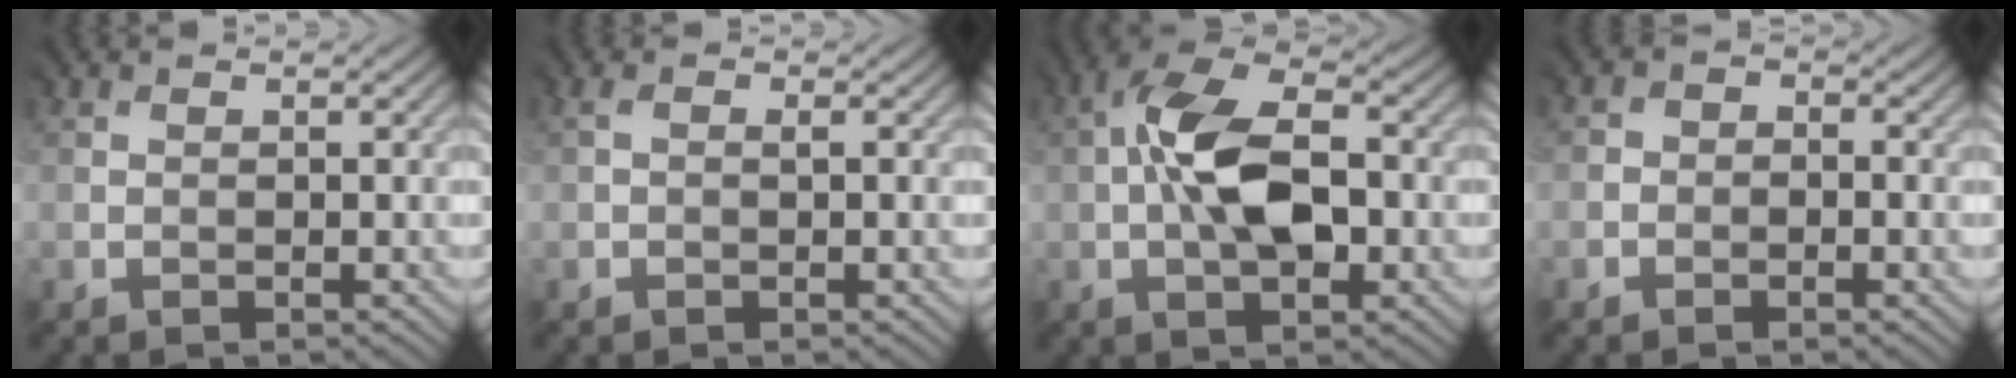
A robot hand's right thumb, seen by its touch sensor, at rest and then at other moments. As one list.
[{"total": 1.1, "force": [0.2, 0.7, 0.9], "torque": [-0.018, 0.000, 0.000]}, {"total": 9.9, "force": [-0.4, 5.0, 8.5], "torque": [-0.163, 0.010, -0.014]}, {"total": 1.3, "force": [-1.0, 0.7, -0.2], "torque": [0.003, 0.001, -0.026]}]